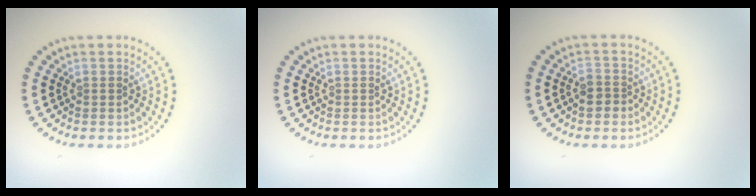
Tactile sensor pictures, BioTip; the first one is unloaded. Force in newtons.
{"total": 0.0}
{"total": 1.8, "press": 1.6, "slide": 0.7}